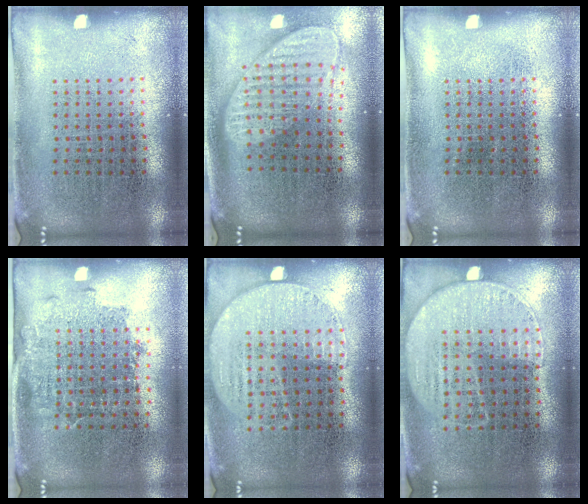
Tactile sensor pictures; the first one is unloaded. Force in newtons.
{"total": 2.0, "press": 1.6, "slide": 1.2}
{"total": 0.0}
{"total": 1.3, "press": 1.1, "slide": 0.8}
{"total": 0.8, "press": 0.6, "slide": 0.5}
{"total": 1.2, "press": 1.0, "slide": 0.6}